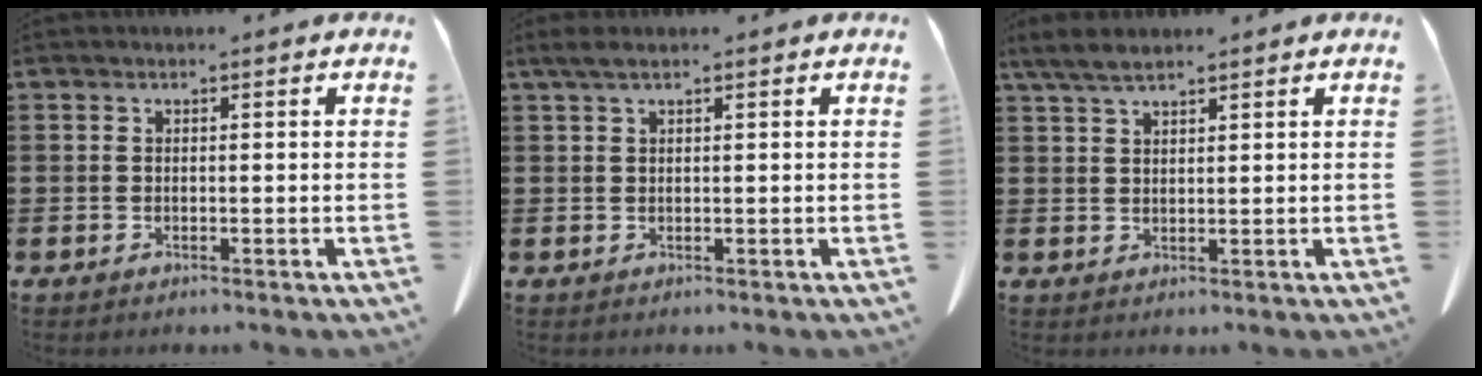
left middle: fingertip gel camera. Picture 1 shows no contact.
{"total": 1.7, "force": [0.9, 0.4, 1.4], "torque": [-0.028, 0.003, 0.016]}
{"total": 3.8, "force": [2.8, 1.0, 2.4], "torque": [-0.053, 0.001, 0.052]}